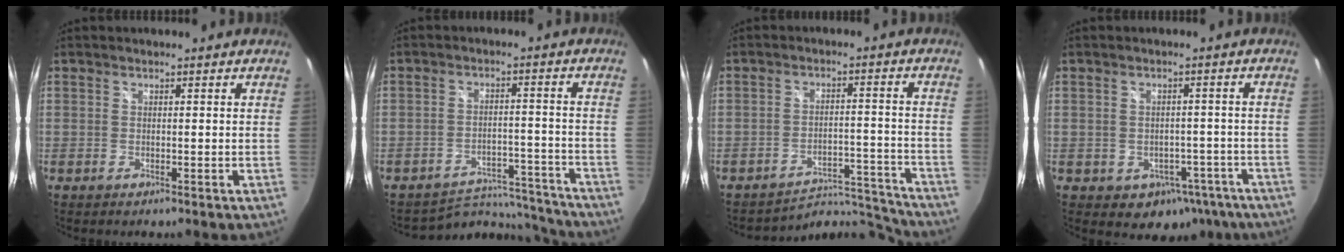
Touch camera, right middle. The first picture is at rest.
{"total": 12.6, "force": [-12.2, 2.8, 1.2], "torque": [-0.027, 0.024, -0.165]}
{"total": 9.5, "force": [-9.4, 0.9, -0.7], "torque": [0.005, 0.030, -0.135]}
{"total": 8.5, "force": [-4.7, 6.4, 3.1], "torque": [-0.062, 0.019, -0.032]}